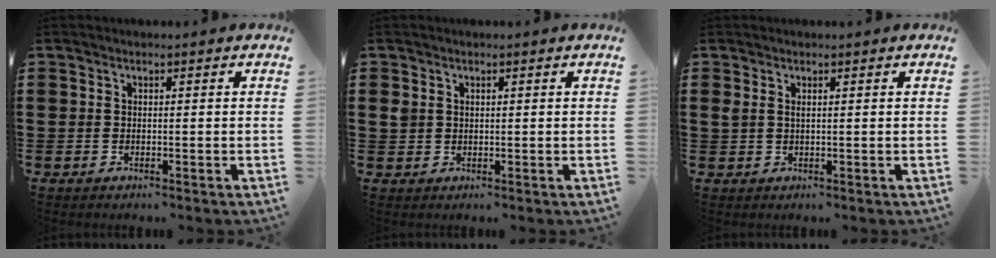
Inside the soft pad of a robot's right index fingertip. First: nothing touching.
{"total": 1.4, "force": [0.5, 1.1, 0.6], "torque": [-0.015, 0.006, 0.009]}
{"total": 0.9, "force": [0.4, 0.3, 0.8], "torque": [-0.017, 0.003, 0.008]}